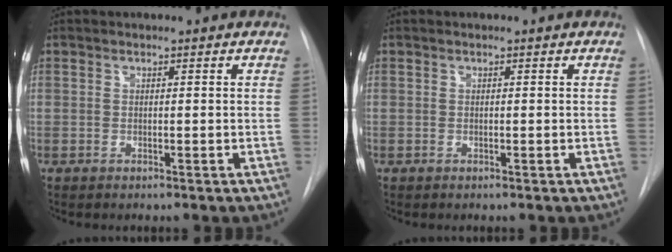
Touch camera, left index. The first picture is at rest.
{"total": 0.9, "force": [-0.8, -0.1, -0.1], "torque": [0.005, -0.005, -0.012]}